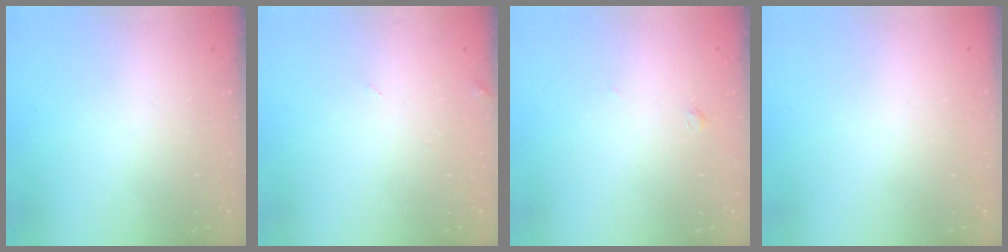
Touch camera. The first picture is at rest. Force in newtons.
{"total": 3.2, "press": 3.2, "slide": 0.4}
{"total": 1.5, "press": 1.4, "slide": 0.5}
{"total": 2.0, "press": 2.0, "slide": 0.1}